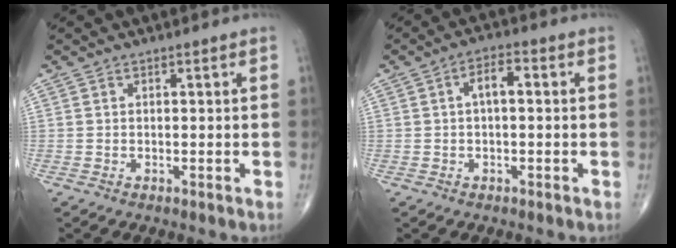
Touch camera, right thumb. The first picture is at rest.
{"total": 4.1, "force": [0.4, 1.9, 3.7], "torque": [-0.056, 0.016, 0.001]}